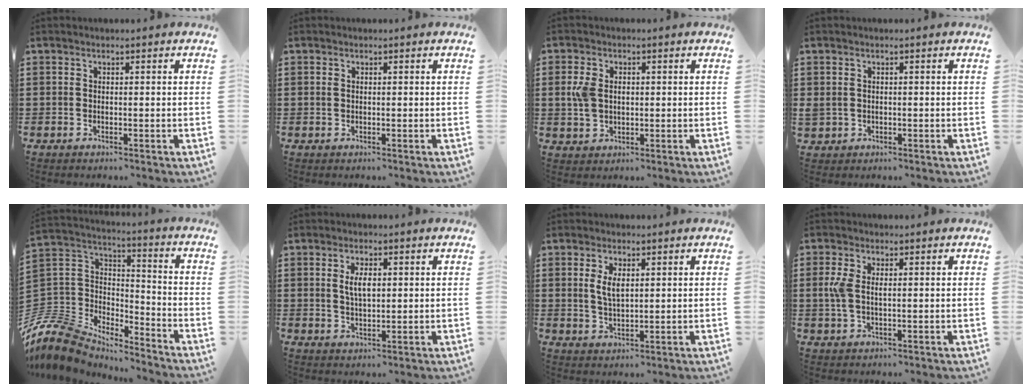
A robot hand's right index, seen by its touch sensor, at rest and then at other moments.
{"total": 0.7, "force": [0.2, 0.5, 0.4], "torque": [-0.011, 0.003, 0.003]}
{"total": 4.2, "force": [0.6, 2.9, 3.0], "torque": [-0.081, 0.007, 0.004]}
{"total": 1.0, "force": [0.0, 1.0, 0.2], "torque": [-0.007, 0.007, -0.001]}
{"total": 10.1, "force": [-8.8, 4.3, 2.2], "torque": [-0.094, 0.001, -0.184]}
{"total": 4.0, "force": [0.8, 1.7, 3.5], "torque": [-0.072, 0.006, 0.012]}
{"total": 3.8, "force": [1.0, 1.7, 3.2], "torque": [-0.060, 0.002, 0.015]}
{"total": 3.7, "force": [0.5, 1.8, 3.2], "torque": [-0.080, 0.003, 0.002]}